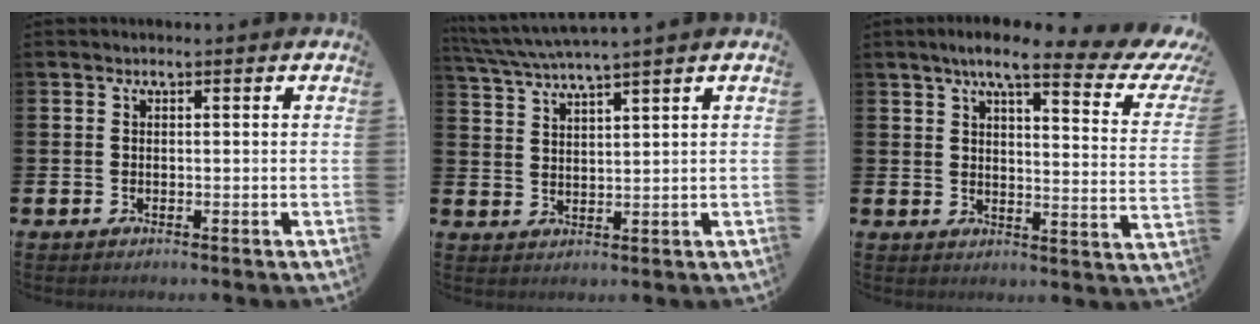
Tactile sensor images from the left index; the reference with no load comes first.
{"total": 4.2, "force": [3.9, -0.7, 1.3], "torque": [-0.040, -0.019, 0.067]}
{"total": 7.4, "force": [5.8, 1.1, 4.5], "torque": [-0.077, -0.042, 0.086]}